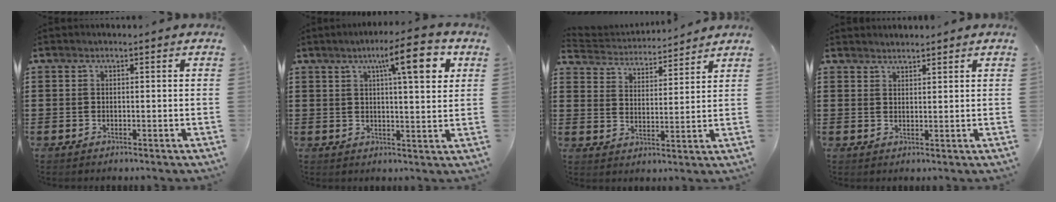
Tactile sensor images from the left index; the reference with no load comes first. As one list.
[{"total": 9.5, "force": [4.5, 1.9, 8.1], "torque": [-0.128, -0.001, 0.065]}, {"total": 3.5, "force": [3.5, 0.4, -0.1], "torque": [-0.021, -0.025, 0.057]}, {"total": 1.6, "force": [1.6, 0.1, -0.2], "torque": [0.001, 0.002, 0.032]}]